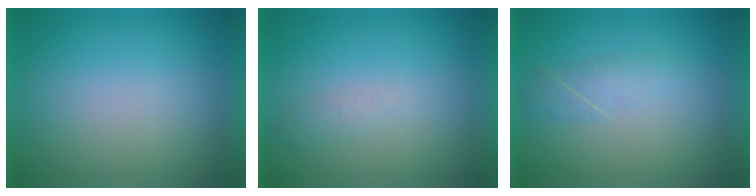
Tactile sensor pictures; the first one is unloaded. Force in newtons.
{"total": 1.2}
{"total": 2.2}